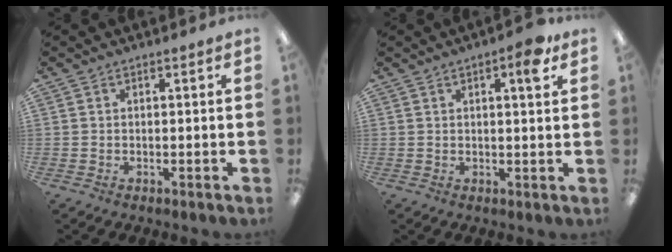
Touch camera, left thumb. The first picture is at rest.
{"total": 4.3, "force": [2.4, 1.1, 3.4], "torque": [-0.042, -0.008, 0.033]}